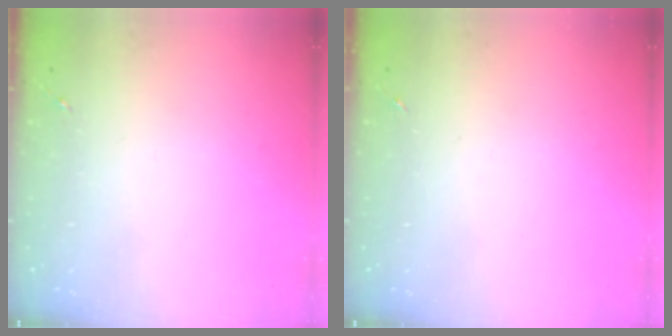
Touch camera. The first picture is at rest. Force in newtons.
{"total": 0.0}